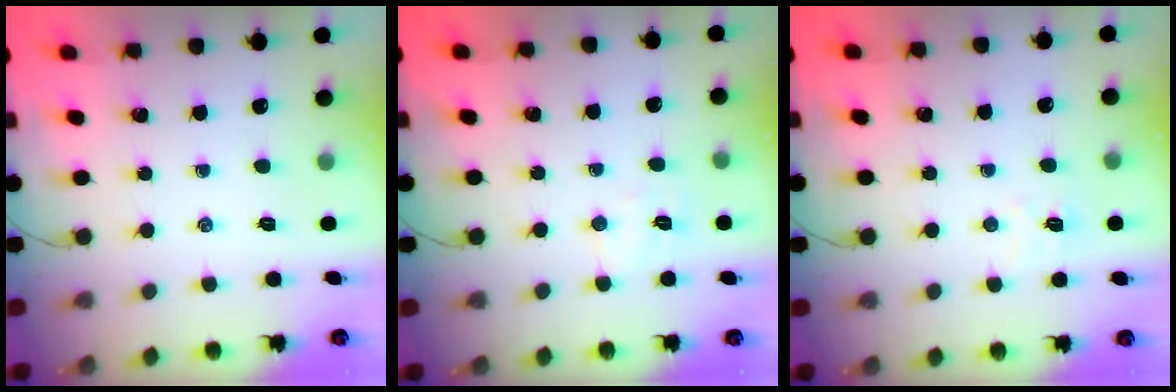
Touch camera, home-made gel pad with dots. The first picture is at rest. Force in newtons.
{"total": 3.9, "press": 3.8, "slide": 0.8}
{"total": 3.6, "press": 3.4, "slide": 1.1}